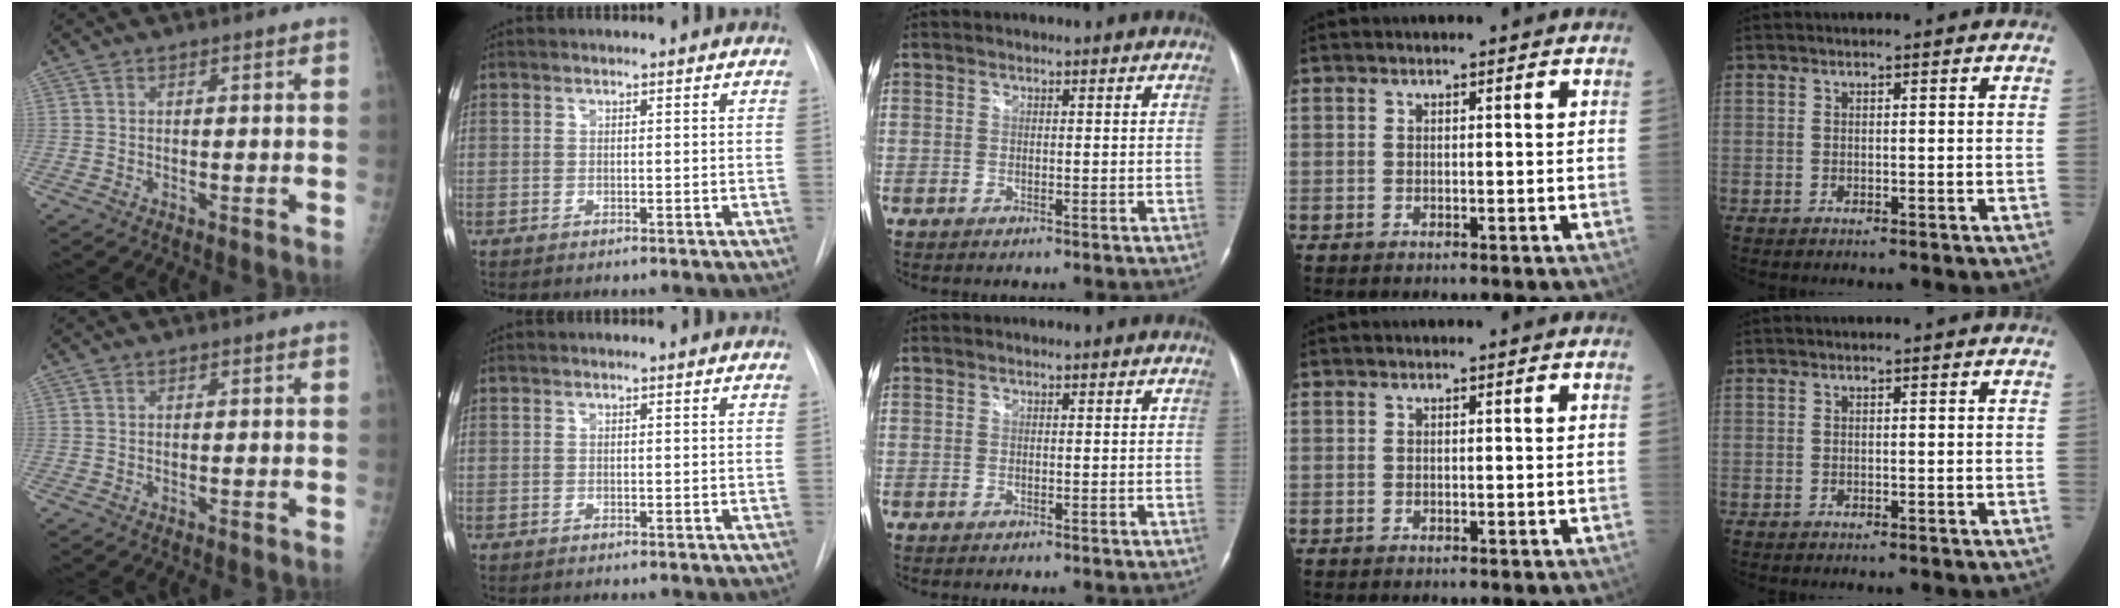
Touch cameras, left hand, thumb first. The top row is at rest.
{}